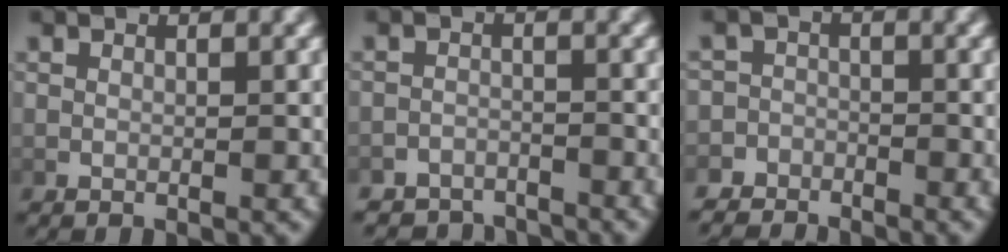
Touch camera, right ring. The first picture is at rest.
{"total": 5.1, "force": [-4.9, 1.4, 0.0], "torque": [0.013, -0.015, -0.082]}
{"total": 4.3, "force": [-3.9, 1.8, -0.3], "torque": [0.011, -0.017, -0.068]}